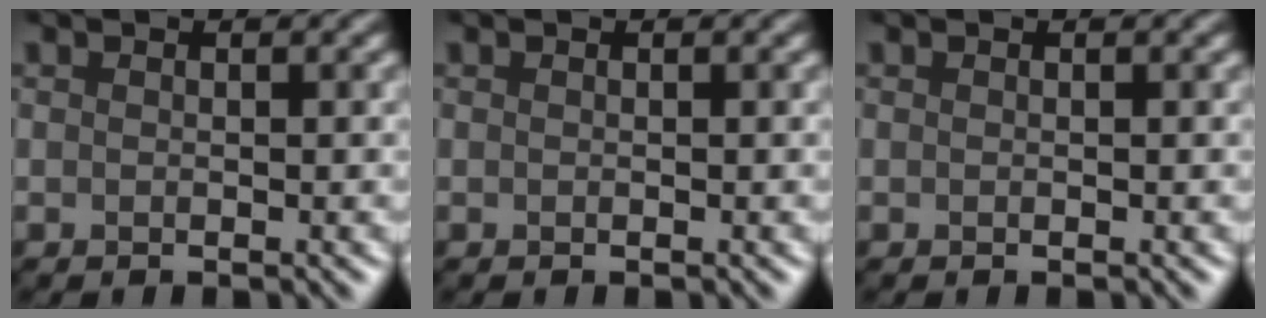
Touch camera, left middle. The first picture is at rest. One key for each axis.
{"total": 0.0}
{"total": 0.0}